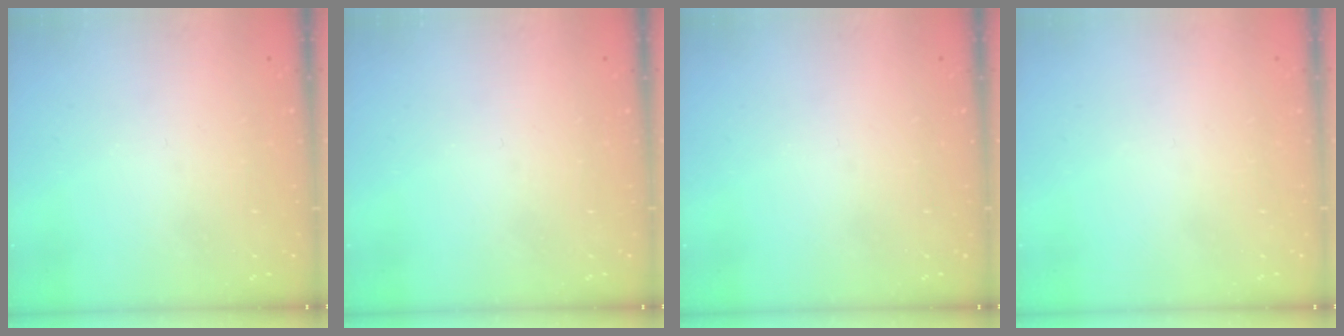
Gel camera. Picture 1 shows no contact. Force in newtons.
{"total": 0.0}
{"total": 0.0}
{"total": 1.6, "press": 1.6, "slide": 0.1}